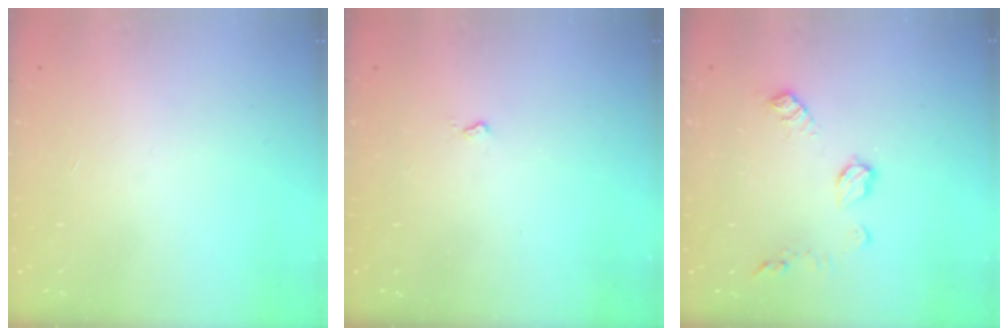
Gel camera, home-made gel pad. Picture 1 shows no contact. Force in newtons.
{"total": 2.6, "press": 2.6, "slide": 0.4}
{"total": 8.3, "press": 8.3, "slide": 0.2}